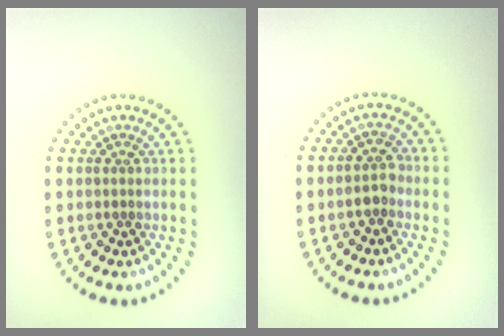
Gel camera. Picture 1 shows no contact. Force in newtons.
{"total": 1.9, "press": 1.9, "slide": 0.4}